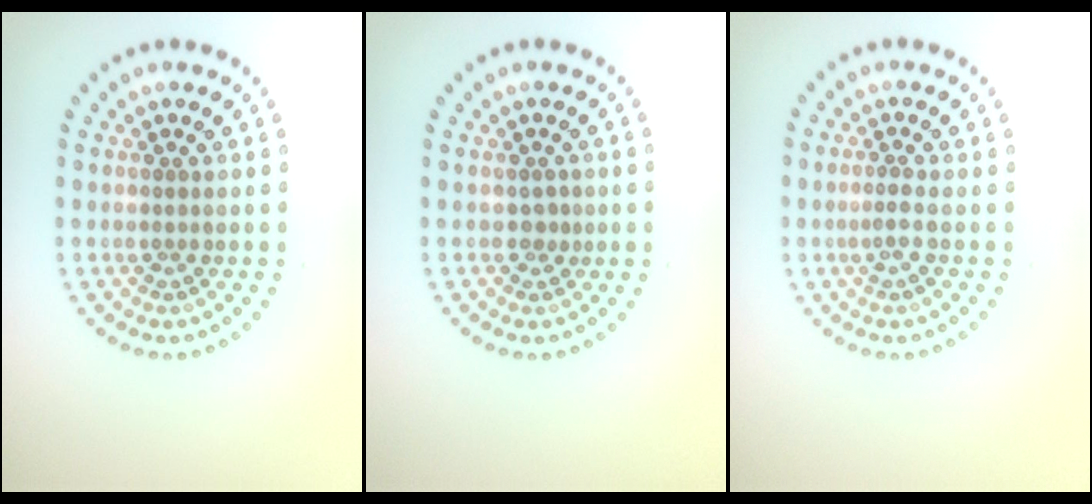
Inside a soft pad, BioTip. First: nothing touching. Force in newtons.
{"total": 0.9, "press": 0.7, "slide": 0.5}
{"total": 0.9, "press": 0.8, "slide": 0.5}